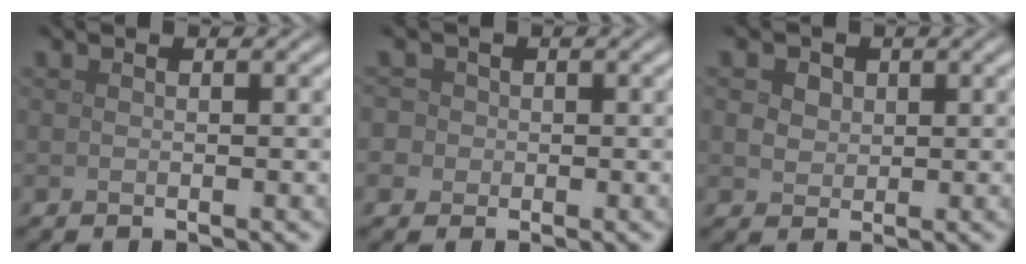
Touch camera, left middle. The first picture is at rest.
{"total": 3.7, "force": [0.4, 3.5, 1.3], "torque": [-0.007, 0.032, -0.021]}
{"total": 3.1, "force": [1.4, 2.4, 1.5], "torque": [-0.031, 0.008, 0.017]}